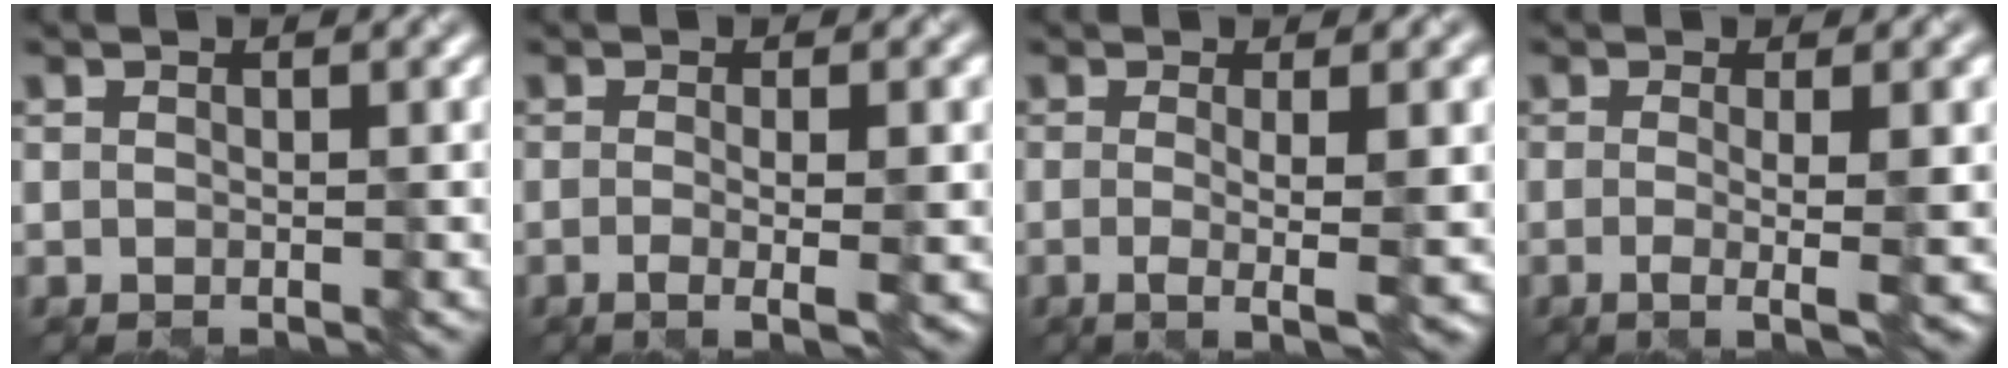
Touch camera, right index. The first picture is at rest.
{"total": 4.1, "force": [-0.5, 1.2, 3.9], "torque": [-0.051, -0.003, -0.010]}
{"total": 5.3, "force": [-0.3, 1.3, 5.1], "torque": [-0.071, -0.002, -0.007]}
{"total": 5.2, "force": [-0.5, 1.3, 5.0], "torque": [-0.070, -0.003, -0.008]}